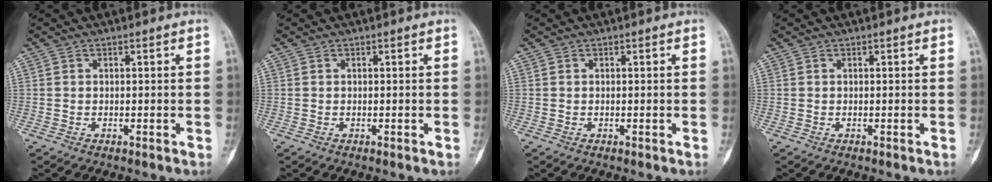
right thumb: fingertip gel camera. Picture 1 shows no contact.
{"total": 0.0}
{"total": 0.0}
{"total": 0.0}